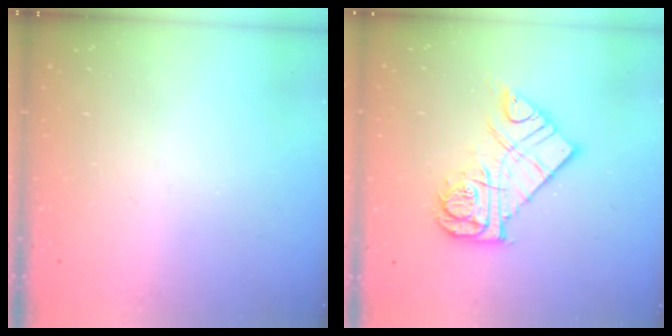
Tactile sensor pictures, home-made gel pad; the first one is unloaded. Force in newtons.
{"total": 13.9, "press": 13.8, "slide": 1.5}